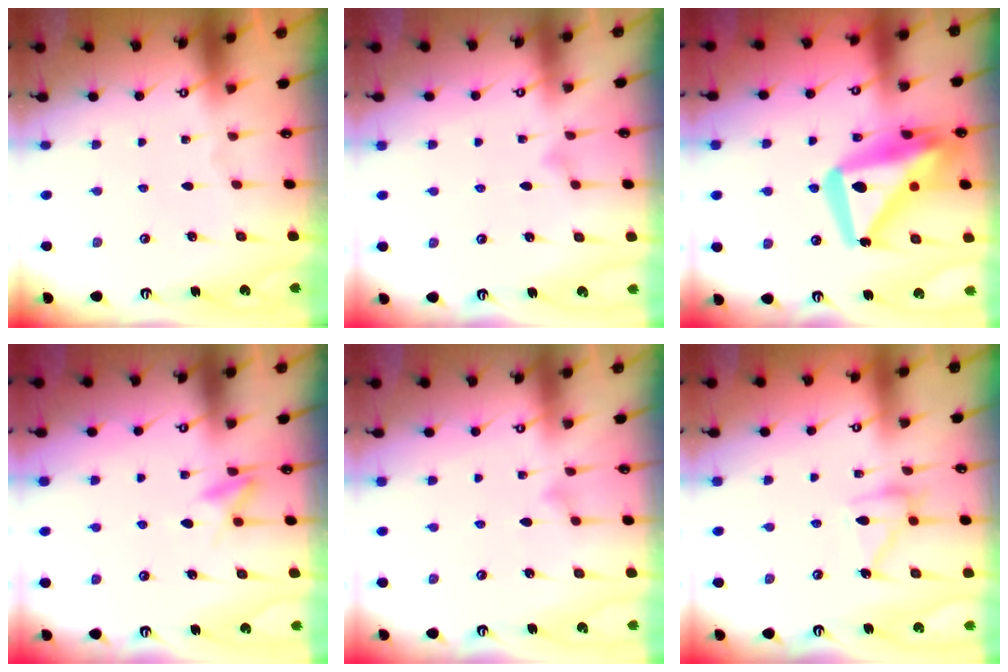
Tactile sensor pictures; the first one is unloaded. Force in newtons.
{"total": 4.0, "press": 4.0, "slide": 0.2}
{"total": 21.5, "press": 21.4, "slide": 2.5}
{"total": 9.9, "press": 9.8, "slide": 1.4}
{"total": 6.6, "press": 6.6, "slide": 0.3}
{"total": 11.6, "press": 11.5, "slide": 0.8}